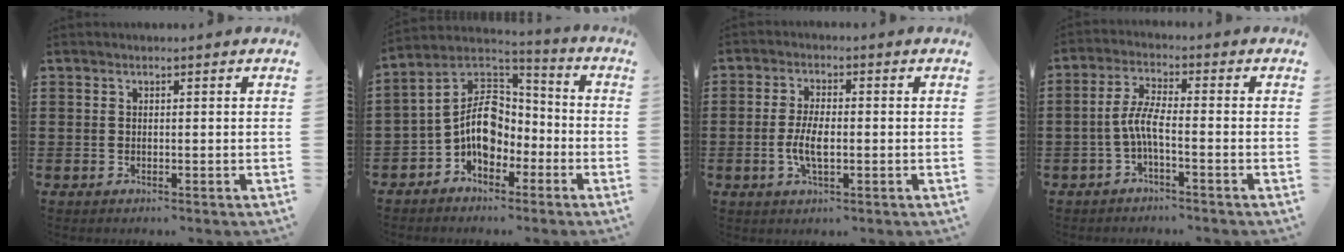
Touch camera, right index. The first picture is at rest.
{"total": 9.3, "force": [-2.3, 6.3, 6.4], "torque": [-0.155, 0.003, -0.049]}
{"total": 4.8, "force": [-0.9, 1.9, 4.3], "torque": [-0.096, -0.002, -0.022]}
{"total": 4.8, "force": [-1.8, 0.9, 4.3], "torque": [-0.107, -0.006, -0.043]}